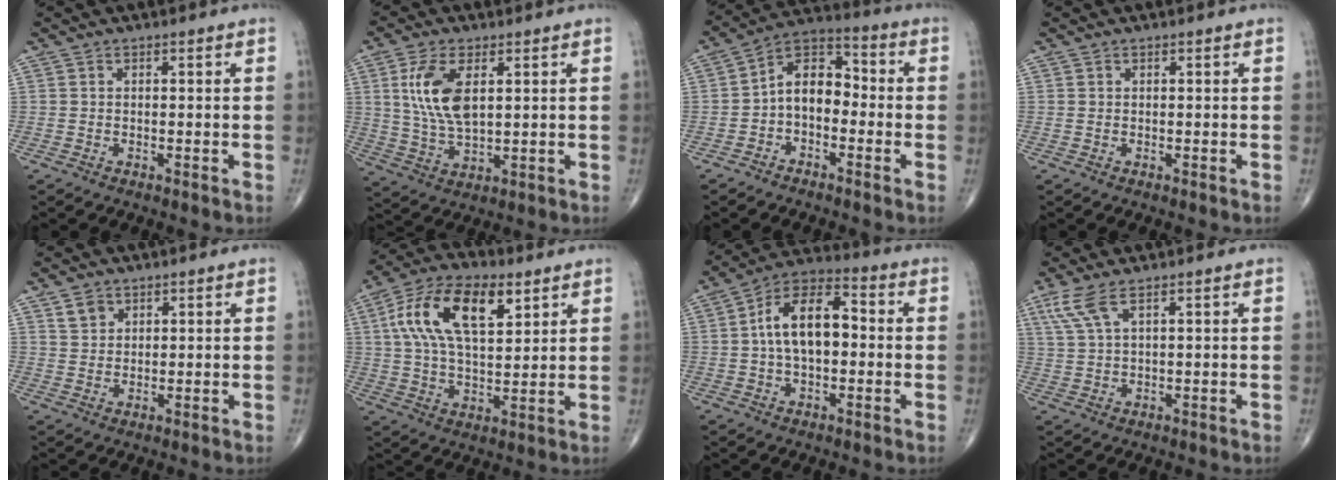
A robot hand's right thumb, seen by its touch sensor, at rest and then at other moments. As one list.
[{"total": 10.4, "force": [2.9, 5.0, 8.7], "torque": [-0.175, -0.016, 0.059]}, {"total": 9.0, "force": [-1.9, 6.0, 6.5], "torque": [-0.079, 0.037, -0.053]}, {"total": 0.0}, {"total": 3.0, "force": [1.9, 2.2, 0.9], "torque": [-0.004, -0.010, 0.036]}, {"total": 16.8, "force": [6.3, 8.1, 13.3], "torque": [-0.238, 0.001, 0.111]}, {"total": 12.8, "force": [0.3, 7.1, 10.7], "torque": [-0.173, 0.031, -0.008]}, {"total": 4.9, "force": [2.8, 1.2, 3.8], "torque": [-0.102, 0.001, 0.067]}]